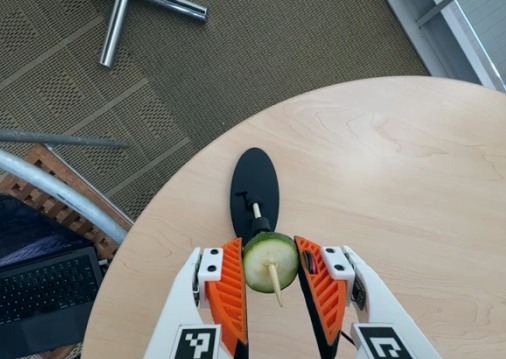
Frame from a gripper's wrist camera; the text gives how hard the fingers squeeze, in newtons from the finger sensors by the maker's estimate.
{"total": 8.3, "left": 8.8, "right": 7.9}